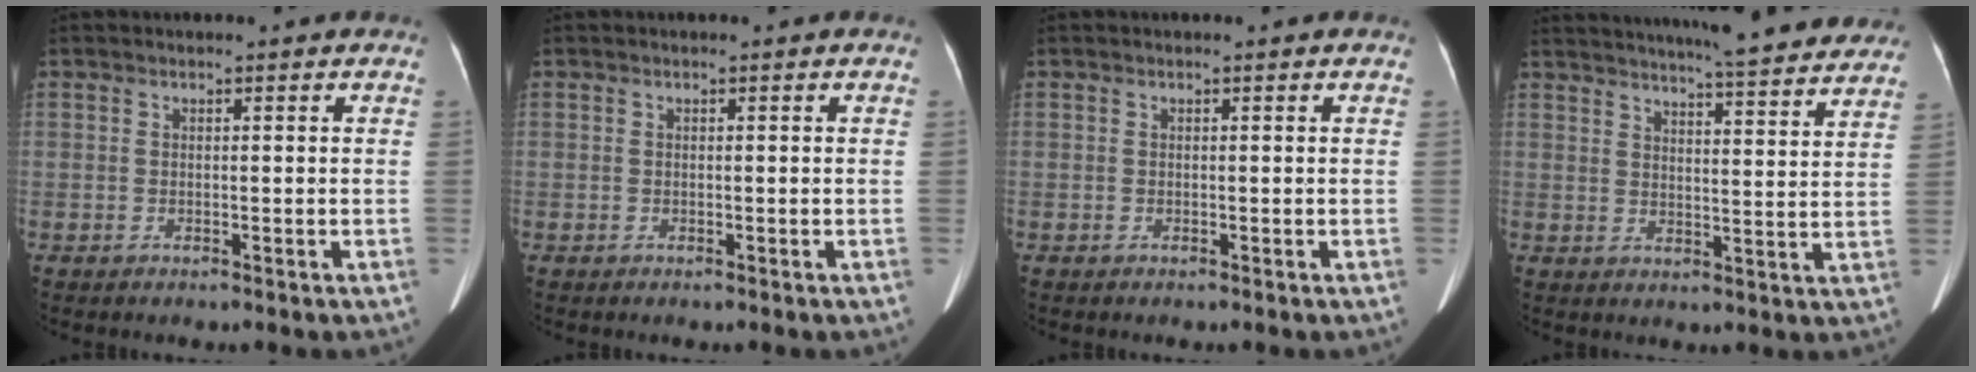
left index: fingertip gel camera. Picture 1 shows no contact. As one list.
[{"total": 0.0}, {"total": 0.0}, {"total": 22.6, "force": [20.4, 2.2, 9.5], "torque": [-0.140, -0.016, 0.251]}]